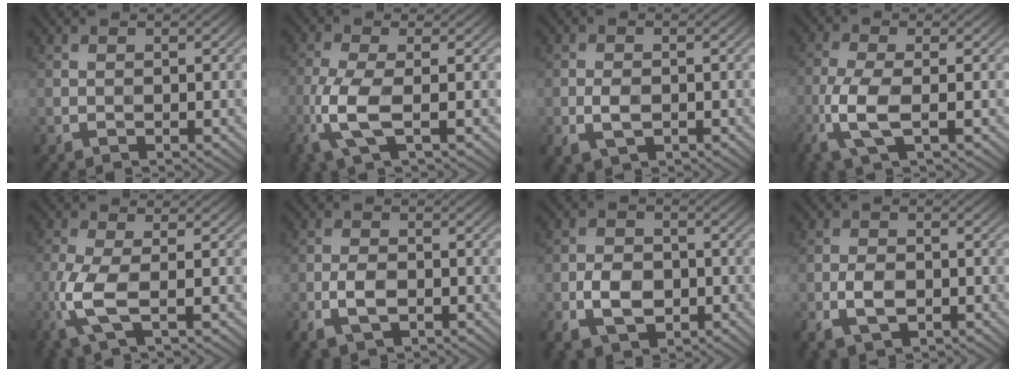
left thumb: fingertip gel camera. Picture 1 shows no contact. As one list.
[{"total": 6.4, "force": [-2.0, 1.9, 5.7], "torque": [-0.136, 0.000, -0.050]}, {"total": 3.2, "force": [-1.0, 1.9, 2.4], "torque": [-0.054, -0.007, -0.020]}, {"total": 6.6, "force": [-2.4, 2.3, 5.7], "torque": [-0.136, -0.002, -0.059]}, {"total": 5.6, "force": [-1.6, 1.6, 5.1], "torque": [-0.127, -0.002, -0.041]}, {"total": 3.9, "force": [-1.6, 2.1, 3.0], "torque": [-0.065, -0.004, -0.033]}, {"total": 5.5, "force": [-1.9, 3.8, 3.6], "torque": [-0.072, -0.009, -0.037]}, {"total": 4.2, "force": [-1.5, 2.5, 3.0], "torque": [-0.067, -0.006, -0.031]}]